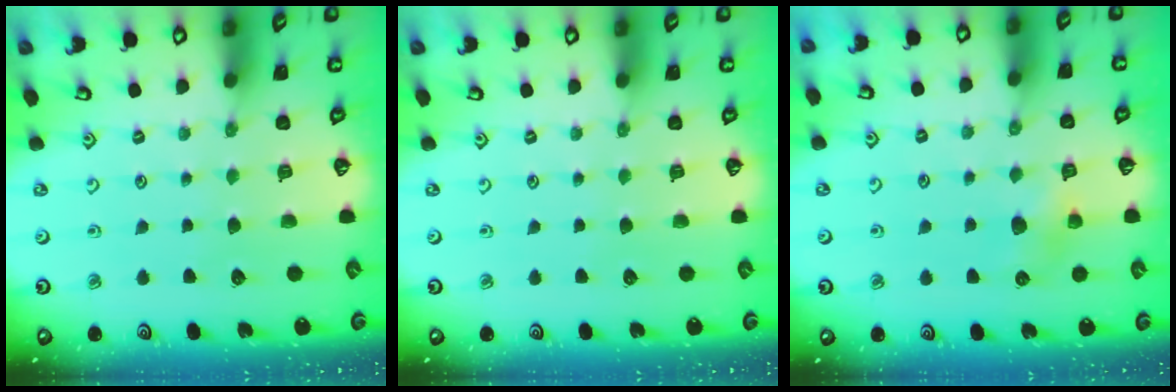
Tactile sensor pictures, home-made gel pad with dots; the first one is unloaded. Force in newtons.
{"total": 0.0}
{"total": 5.4, "press": 5.3, "slide": 0.6}